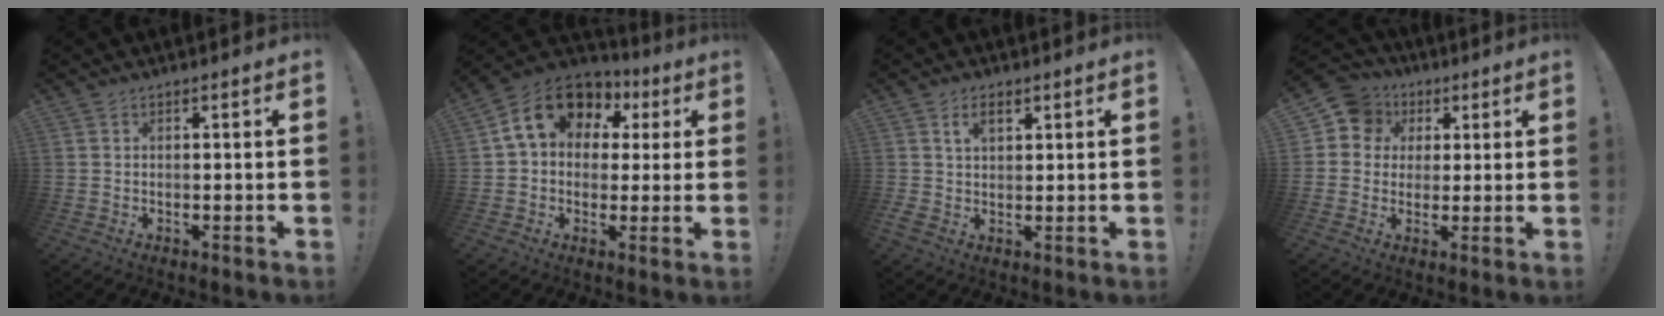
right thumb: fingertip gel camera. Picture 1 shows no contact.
{"total": 15.7, "force": [6.3, 11.3, 8.9], "torque": [-0.134, -0.015, 0.117]}
{"total": 4.8, "force": [2.4, 2.6, 3.2], "torque": [-0.045, -0.008, 0.042]}
{"total": 8.8, "force": [2.8, 8.0, 2.2], "torque": [-0.028, -0.004, 0.056]}